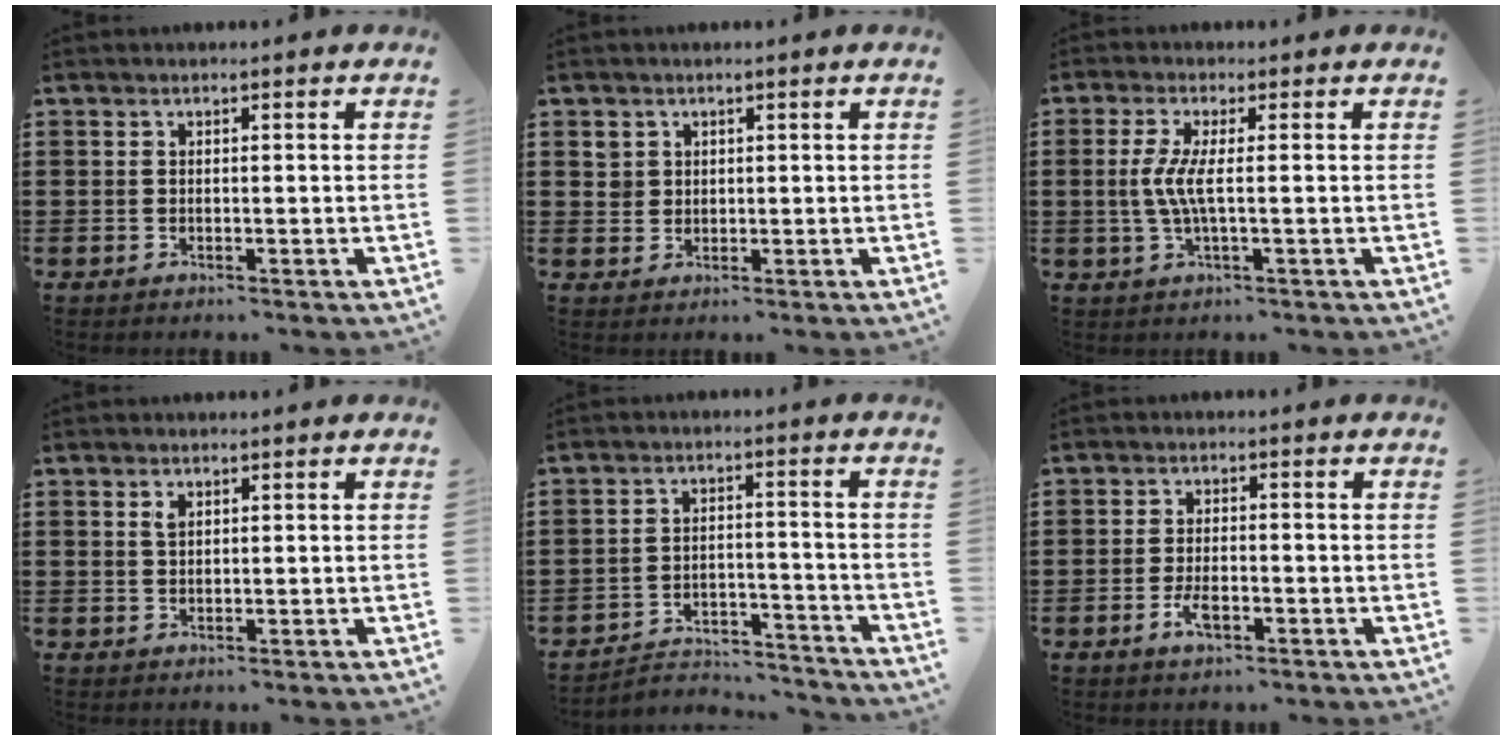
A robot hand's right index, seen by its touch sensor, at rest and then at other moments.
{"total": 2.4, "force": [1.1, 2.1, 0.2], "torque": [-0.014, 0.010, 0.020]}
{"total": 4.4, "force": [-0.1, 0.2, 4.4], "torque": [-0.102, -0.012, -0.012]}
{"total": 1.4, "force": [0.8, 0.7, 1.0], "torque": [-0.022, 0.005, 0.013]}
{"total": 4.0, "force": [-3.8, 0.9, 0.7], "torque": [-0.014, 0.008, -0.078]}
{"total": 3.7, "force": [-1.5, 1.4, 3.0], "torque": [-0.067, -0.004, -0.030]}